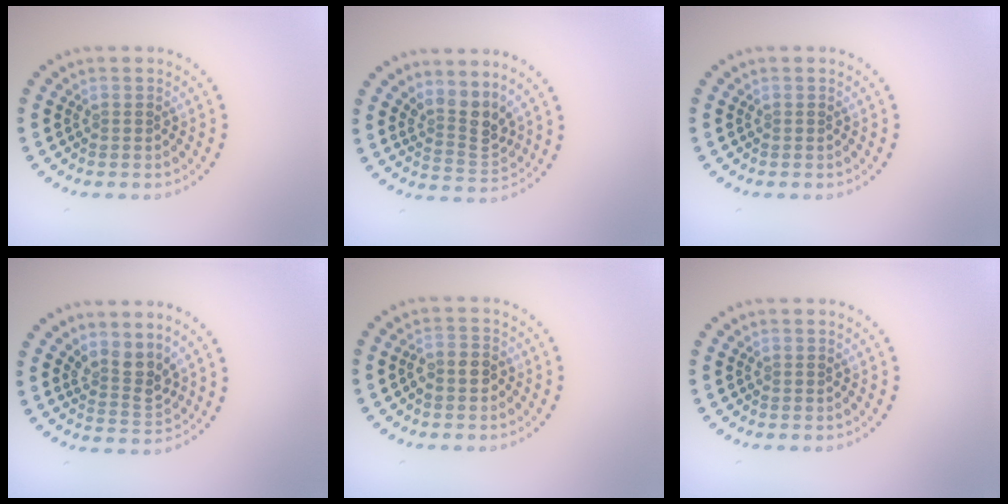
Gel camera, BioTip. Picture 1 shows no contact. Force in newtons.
{"total": 3.0, "press": 2.1, "slide": 2.1}
{"total": 0.0}
{"total": 2.7, "press": 2.0, "slide": 1.9}
{"total": 2.0, "press": 1.8, "slide": 0.8}
{"total": 0.0}